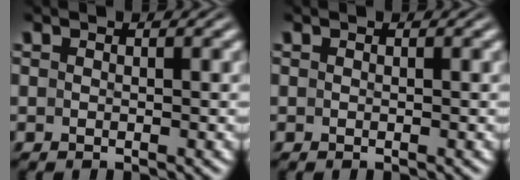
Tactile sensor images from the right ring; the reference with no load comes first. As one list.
[{"total": 0.0}]